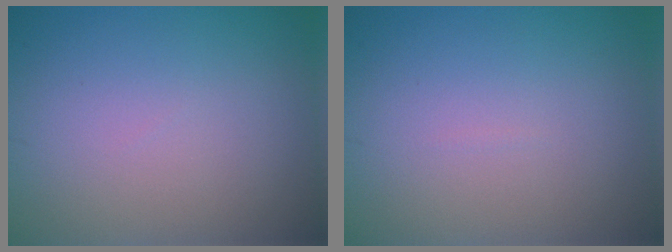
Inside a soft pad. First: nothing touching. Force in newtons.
{"total": 0.0}